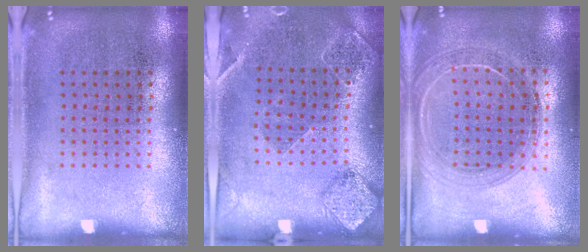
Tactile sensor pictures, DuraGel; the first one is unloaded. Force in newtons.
{"total": 1.6, "press": 1.5, "slide": 0.3}
{"total": 1.6, "press": 1.6, "slide": 0.4}